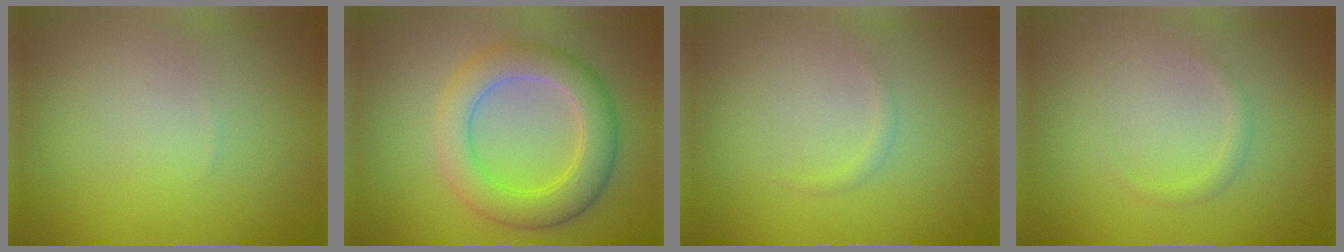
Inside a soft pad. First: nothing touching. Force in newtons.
{"total": 5.0, "press": 5.0, "slide": 0.0}
{"total": 0.5, "press": 0.5, "slide": 0.1}
{"total": 0.8, "press": 0.8, "slide": 0.1}